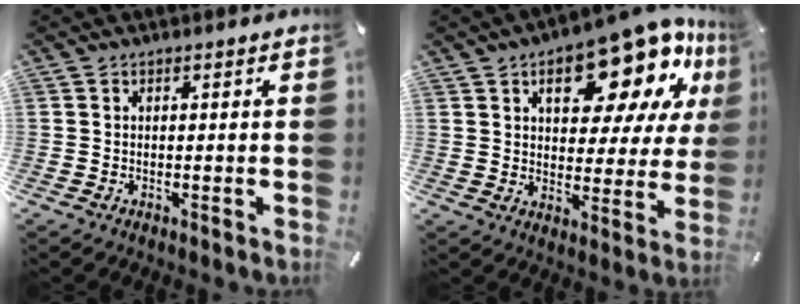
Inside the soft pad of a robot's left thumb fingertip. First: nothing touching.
{"total": 19.5, "force": [11.9, 8.9, 12.7], "torque": [-0.173, -0.070, 0.195]}